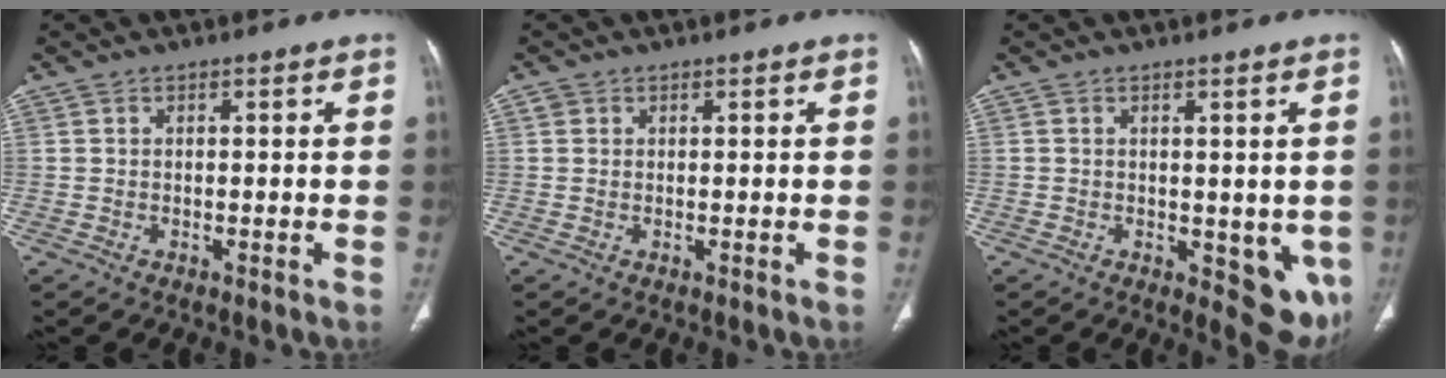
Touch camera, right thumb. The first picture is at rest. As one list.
[{"total": 0.9, "force": [0.3, 0.8, 0.2], "torque": [0.002, 0.001, 0.005]}, {"total": 8.1, "force": [-1.5, 4.0, 6.8], "torque": [-0.045, -0.012, -0.010]}]